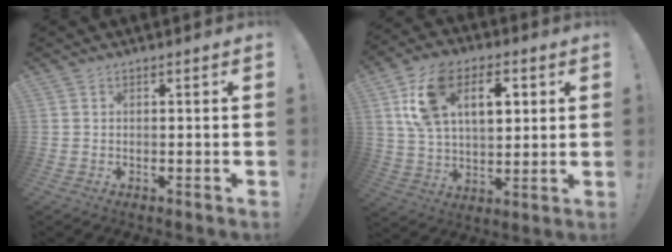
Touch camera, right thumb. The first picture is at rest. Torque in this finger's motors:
{"motor_torque": [1.27, 3.11, 1.28, 0.13, 0.15]}